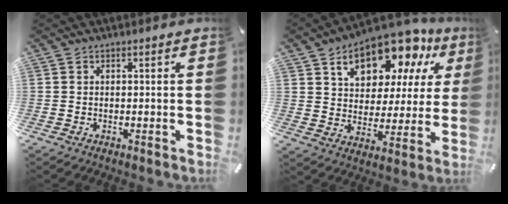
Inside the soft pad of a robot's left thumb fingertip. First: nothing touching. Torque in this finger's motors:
{"motor_torque": [2.50, 2.51, 1.40, -1.37, 0.35]}